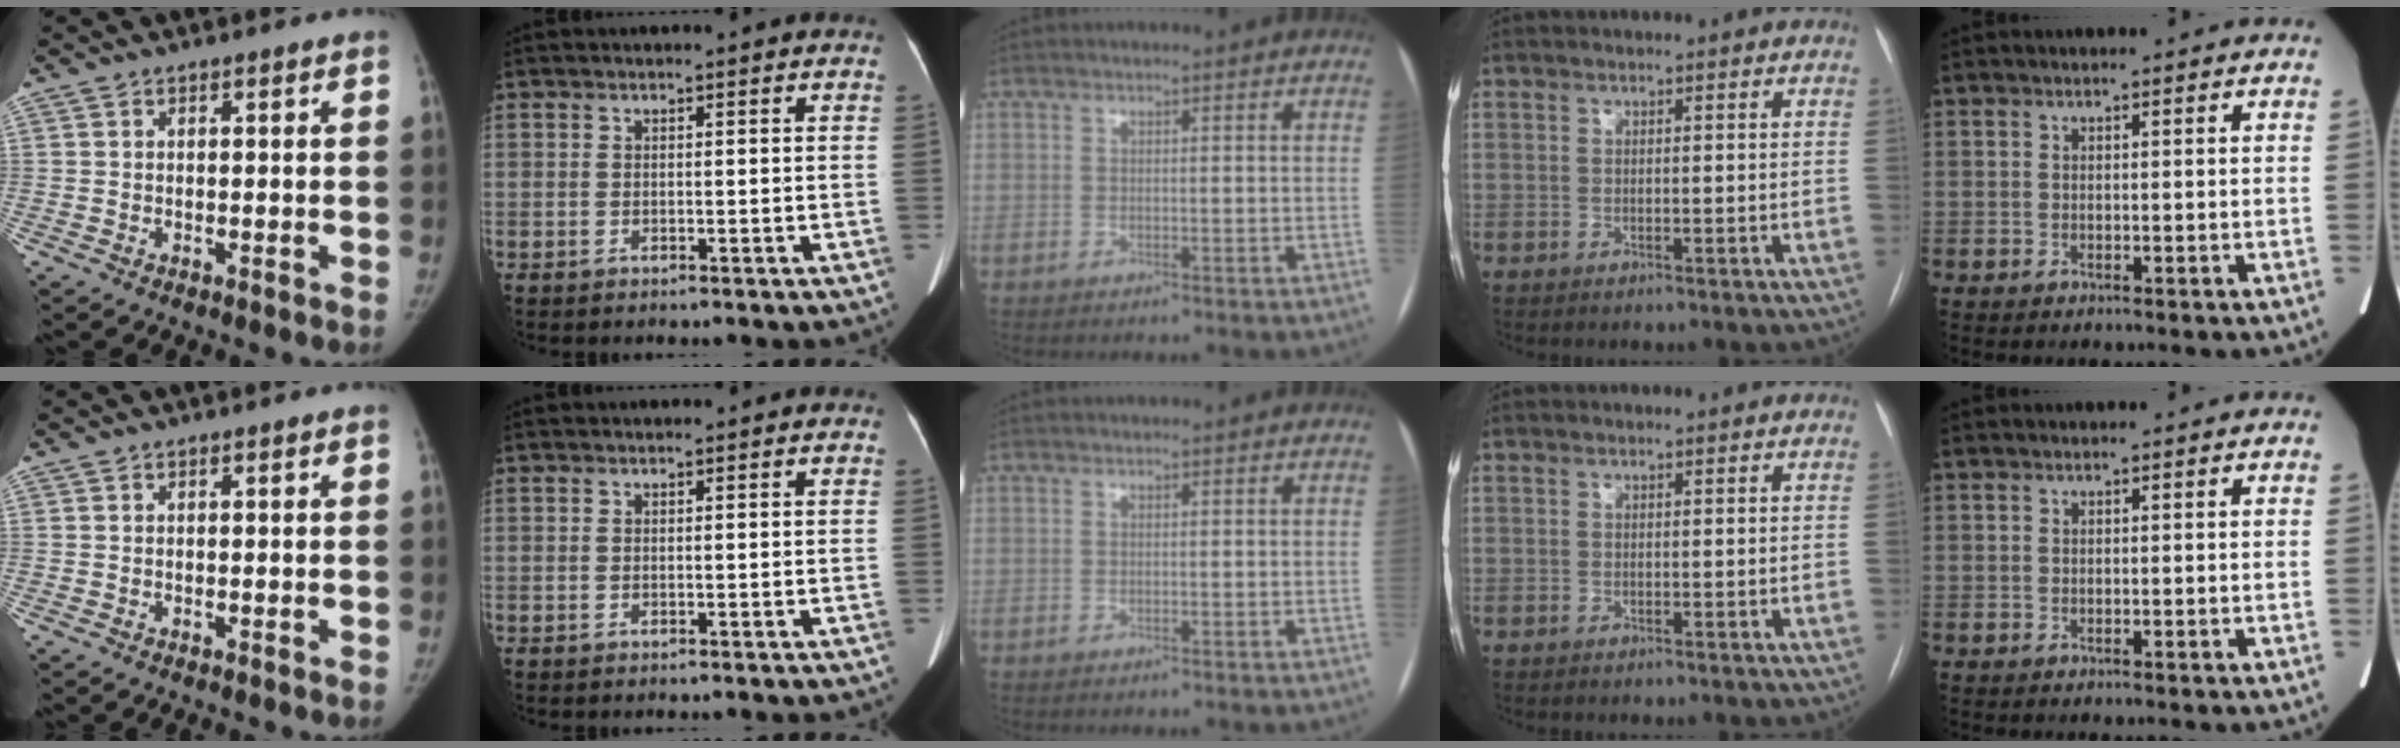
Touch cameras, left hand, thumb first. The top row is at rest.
{}